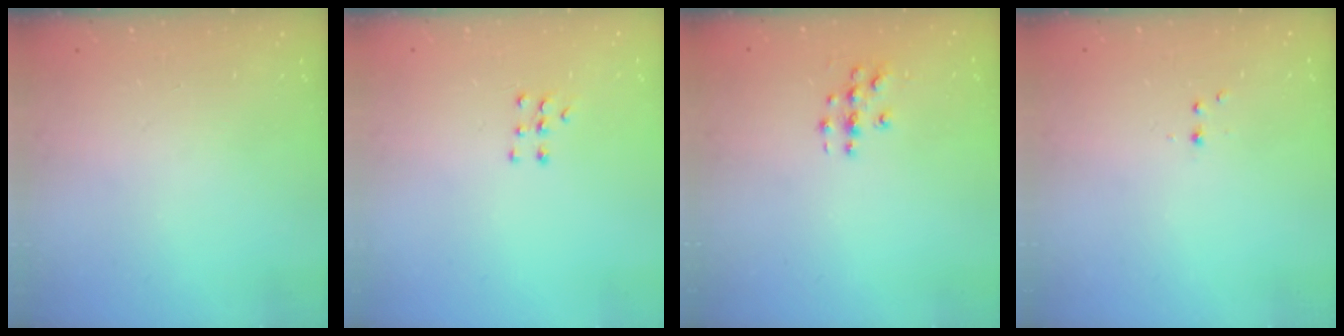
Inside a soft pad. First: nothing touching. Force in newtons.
{"total": 5.5, "press": 5.5, "slide": 0.9}
{"total": 3.5, "press": 3.4, "slide": 0.2}
{"total": 2.2, "press": 1.9, "slide": 1.0}